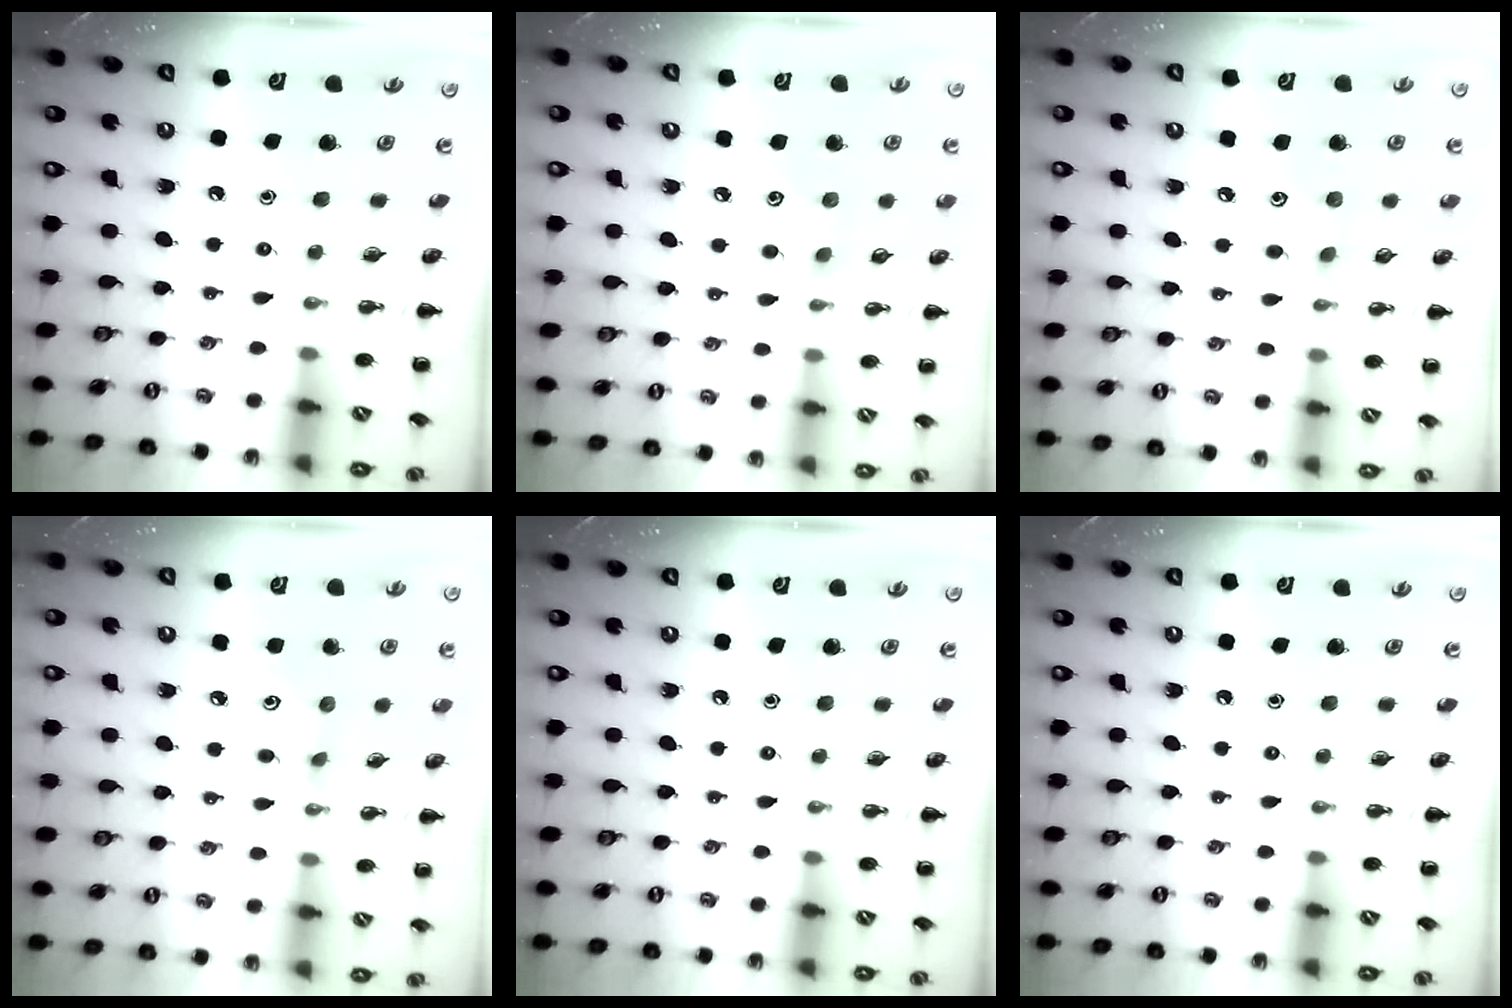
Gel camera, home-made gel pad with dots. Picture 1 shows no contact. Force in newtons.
{"total": 4.6, "press": 4.5, "slide": 1.1}
{"total": 5.8, "press": 5.5, "slide": 1.6}
{"total": 4.8, "press": 4.6, "slide": 1.2}
{"total": 0.0}
{"total": 0.0}